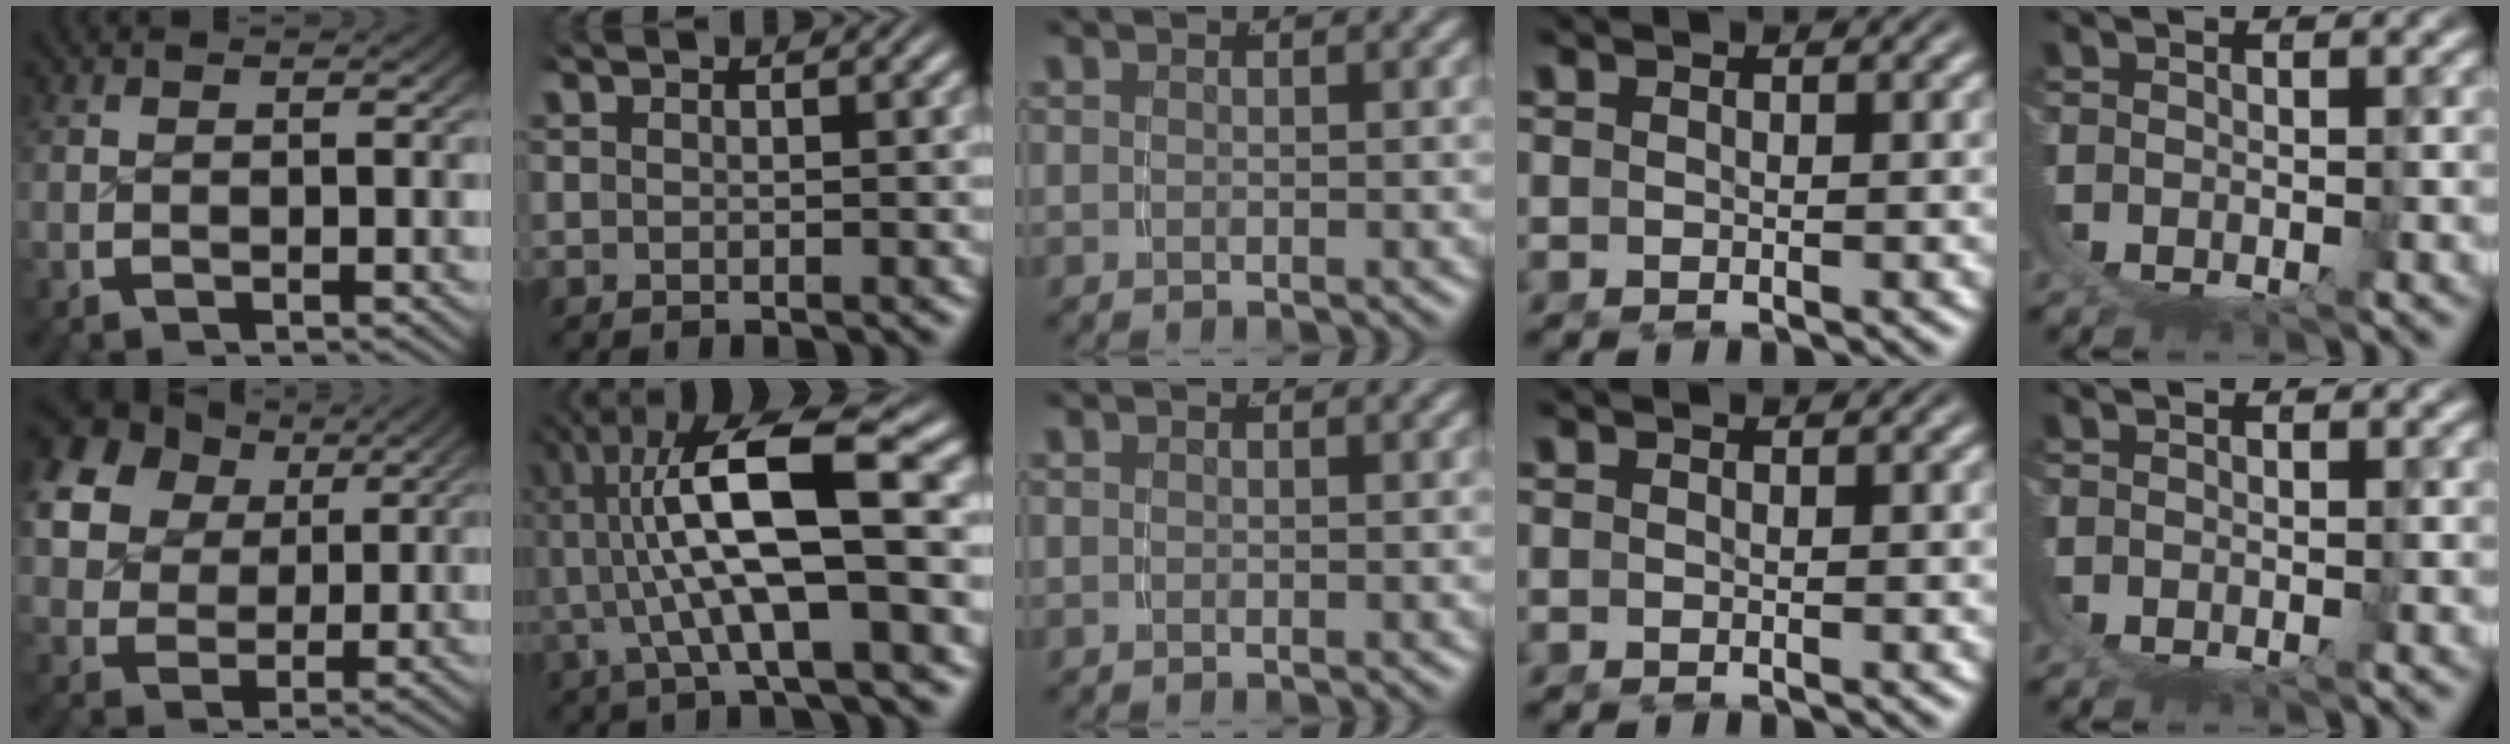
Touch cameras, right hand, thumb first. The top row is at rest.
{"thumb": {"total": 12.1, "force": [4.6, 9.5, 5.9], "torque": [-0.136, 0.001, 0.071]}, "index": {"total": 9.7, "force": [2.0, 3.4, 8.8], "torque": [-0.161, 0.005, 0.031]}}